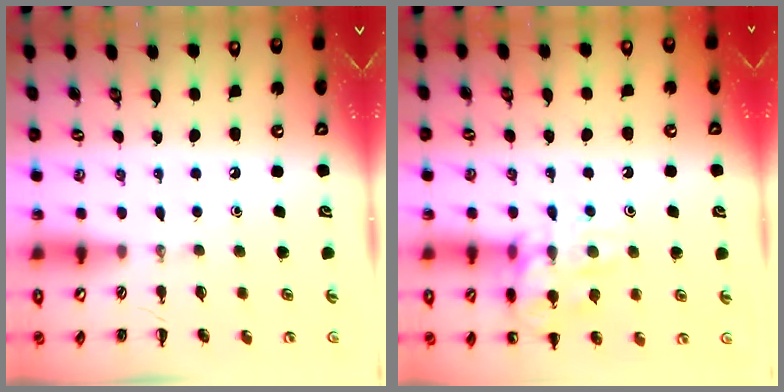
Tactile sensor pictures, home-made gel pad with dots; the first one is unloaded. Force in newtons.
{"total": 14.1, "press": 14.1, "slide": 1.1}